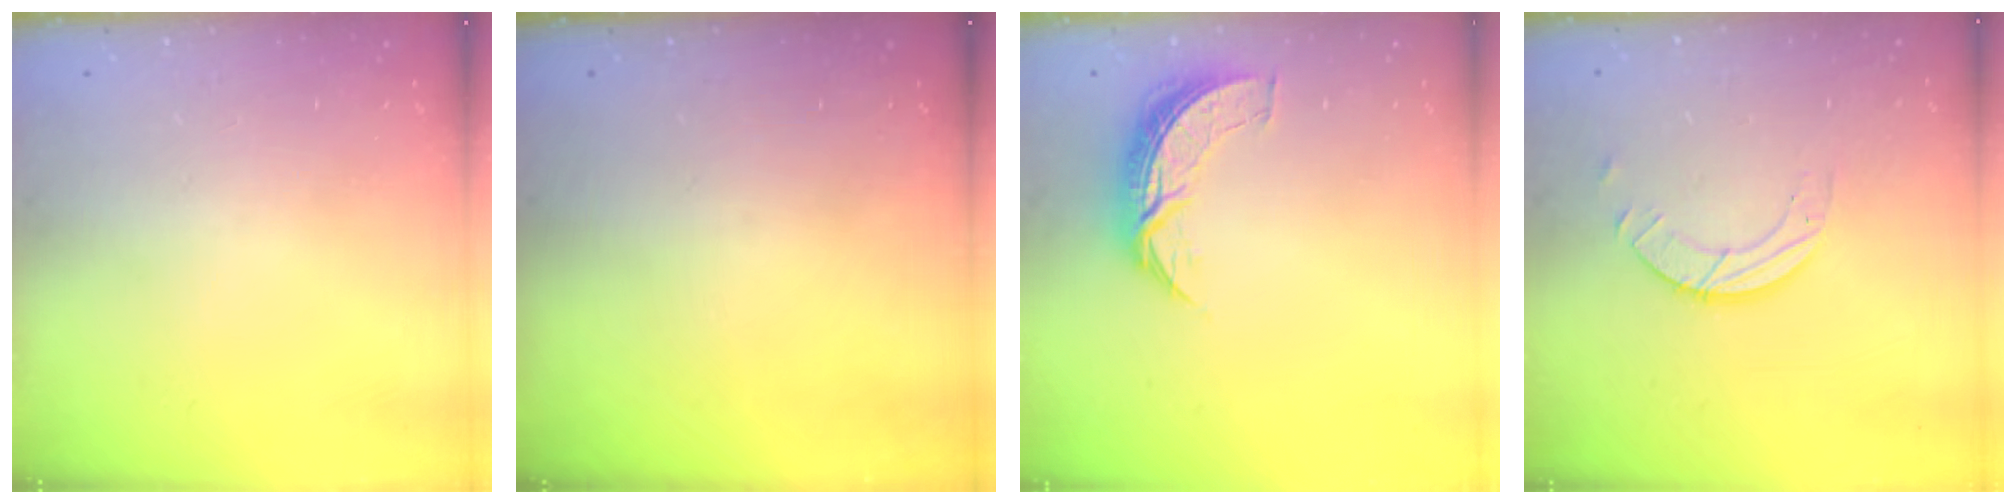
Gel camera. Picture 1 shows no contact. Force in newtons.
{"total": 0.0}
{"total": 8.0, "press": 8.0, "slide": 0.3}
{"total": 3.9, "press": 3.9, "slide": 0.4}